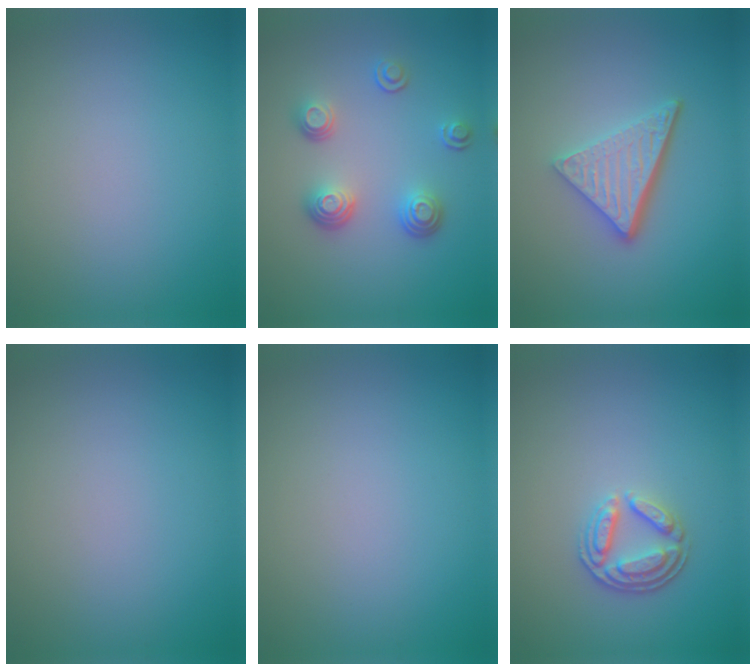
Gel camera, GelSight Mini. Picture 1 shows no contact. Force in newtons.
{"total": 3.5, "press": 2.8, "slide": 2.2}
{"total": 4.8, "press": 3.4, "slide": 3.4}
{"total": 0.0}
{"total": 0.0}
{"total": 2.9, "press": 2.5, "slide": 1.6}